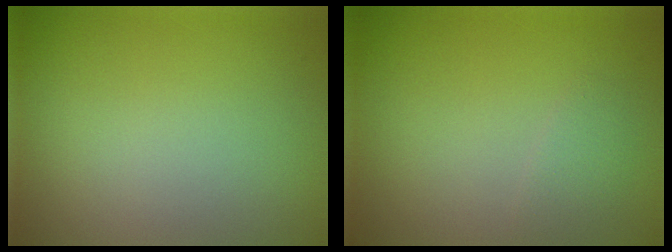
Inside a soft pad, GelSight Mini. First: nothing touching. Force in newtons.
{"total": 1.2, "press": 1.2, "slide": 0.0}